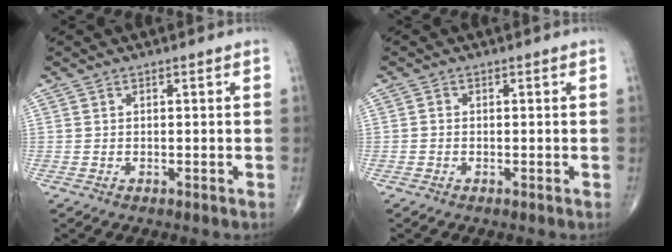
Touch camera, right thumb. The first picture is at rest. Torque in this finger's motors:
{"motor_torque": [-0.53, 0.21, -0.06, 0.12, 0.03]}